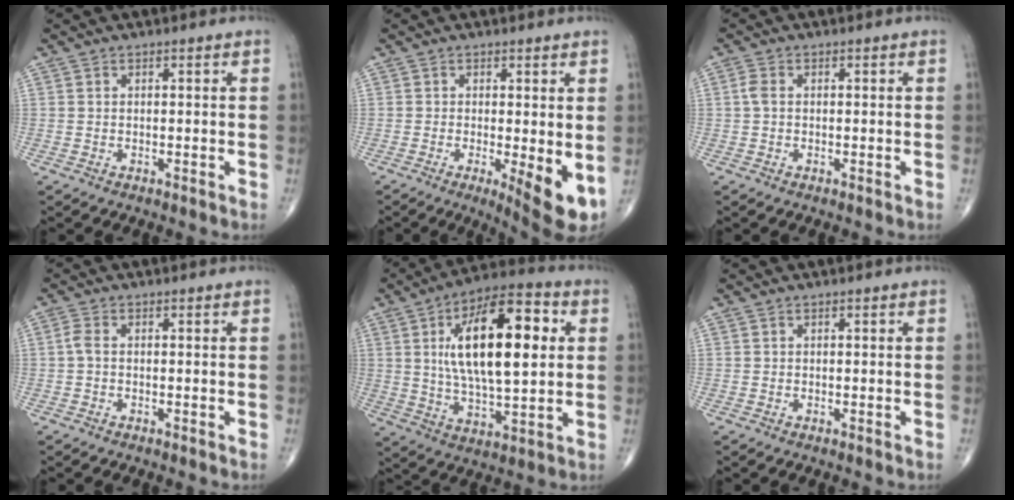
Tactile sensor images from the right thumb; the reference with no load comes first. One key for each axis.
{"total": 7.2, "fx": -1.2, "fy": 1.9, "fz": 6.8, "tx": -0.095, "ty": -0.019, "tz": -0.016}
{"total": 1.8, "fx": 0.1, "fy": 1.1, "fz": 1.4, "tx": -0.035, "ty": 0.004, "tz": -0.001}
{"total": 1.7, "fx": -0.2, "fy": 0.9, "fz": 1.5, "tx": -0.035, "ty": 0.001, "tz": -0.008}
{"total": 21.5, "fx": 4.4, "fy": 8.8, "fz": 19.1, "tx": -0.293, "ty": 0.005, "tz": 0.067}
{"total": 0.0}